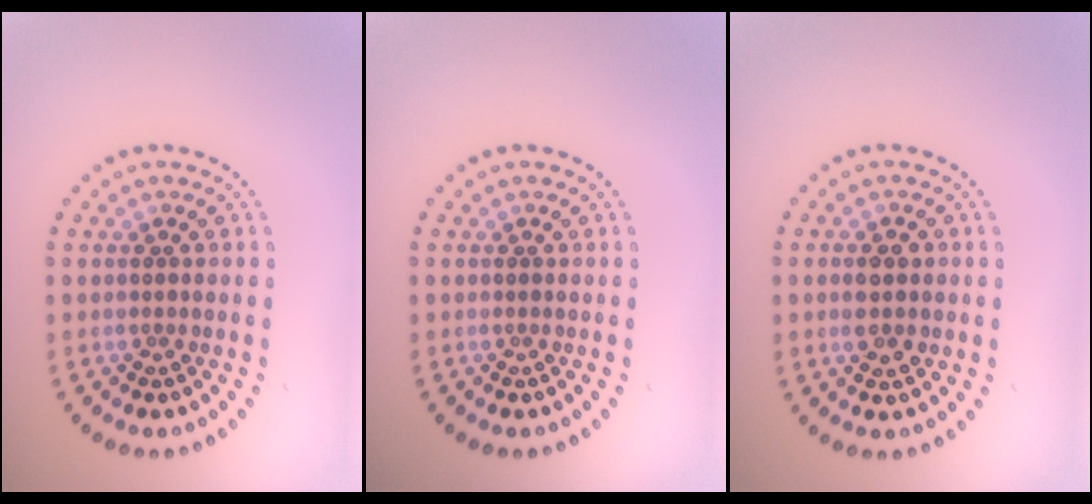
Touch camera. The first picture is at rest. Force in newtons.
{"total": 0.0}
{"total": 2.7, "press": 2.7, "slide": 0.2}